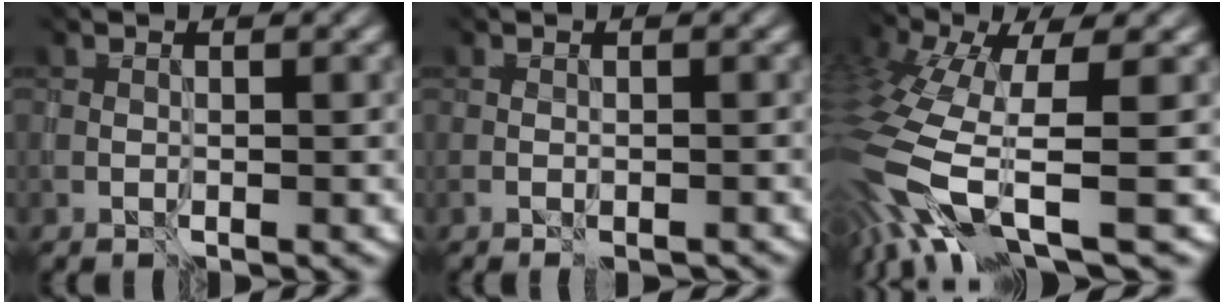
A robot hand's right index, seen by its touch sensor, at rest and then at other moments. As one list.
[{"total": 1.1, "force": [-0.8, 0.5, 0.5], "torque": [-0.003, 0.000, -0.007]}, {"total": 10.8, "force": [-3.4, 4.2, 9.4], "torque": [-0.230, -0.026, -0.051]}]